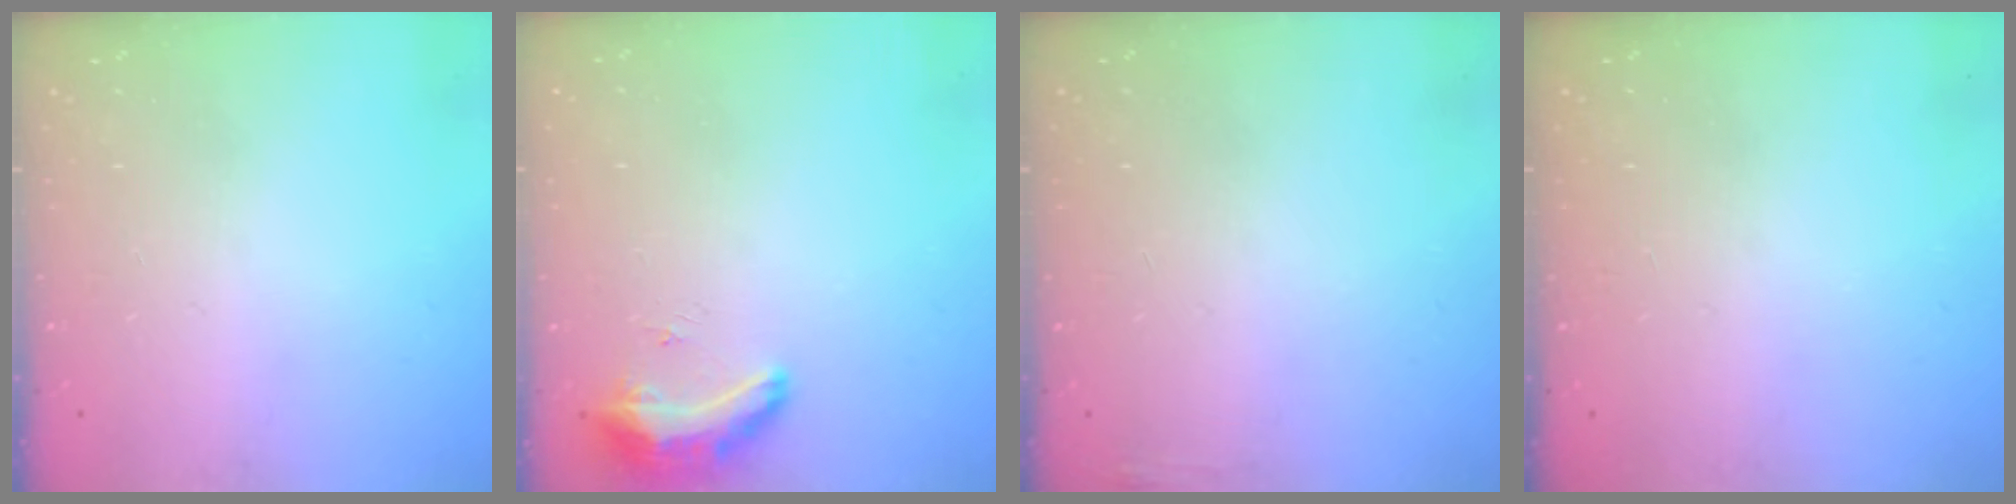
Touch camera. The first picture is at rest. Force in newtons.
{"total": 8.4, "press": 8.3, "slide": 1.3}
{"total": 3.5, "press": 3.1, "slide": 1.6}
{"total": 0.0}